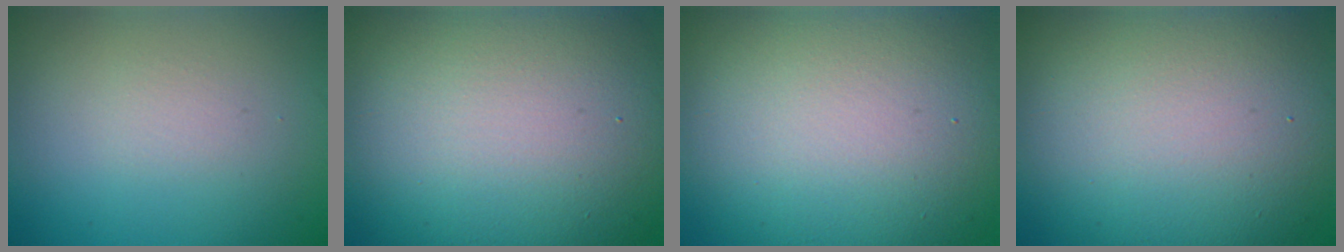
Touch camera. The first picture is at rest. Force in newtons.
{"total": 17.5, "press": 17.5, "slide": 0.9}
{"total": 15.7, "press": 15.7, "slide": 1.3}
{"total": 14.3, "press": 14.3, "slide": 0.6}